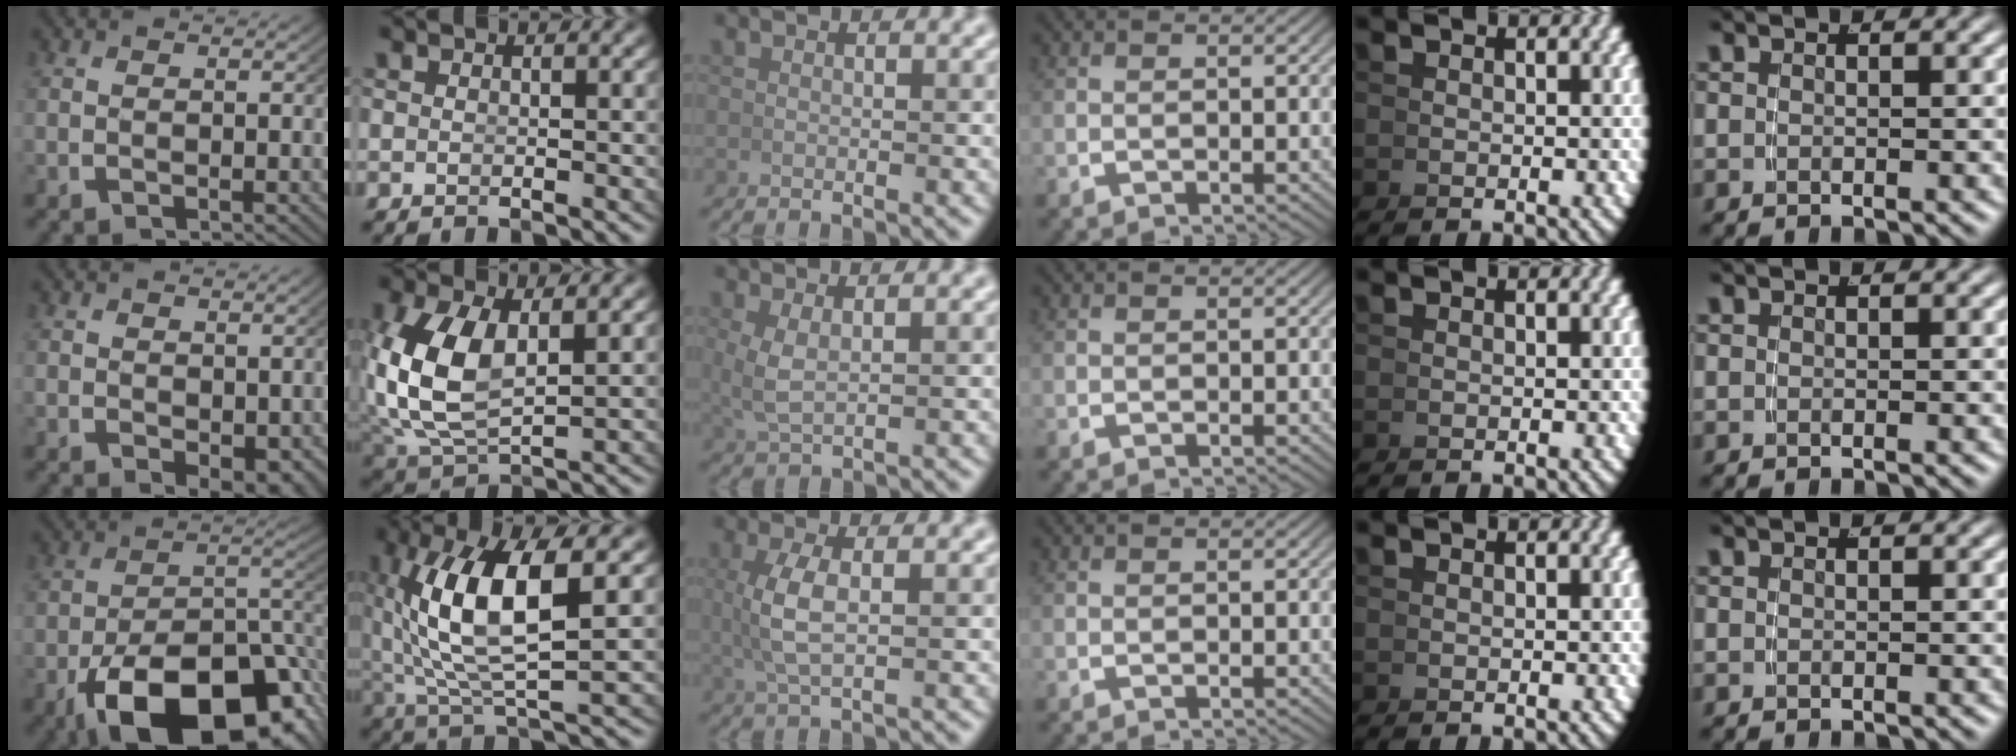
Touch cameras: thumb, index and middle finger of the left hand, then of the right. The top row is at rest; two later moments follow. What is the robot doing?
{"motion": "lift_and_place", "object": "bowl"}